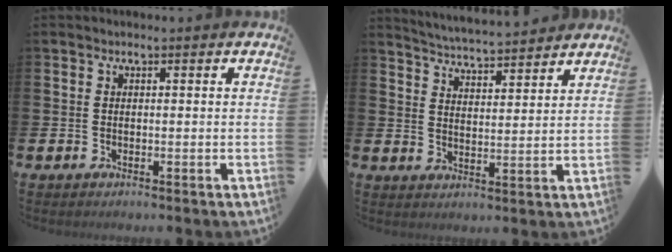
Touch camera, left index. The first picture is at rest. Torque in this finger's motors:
{"motor_torque": [0.80, -1.07, 0.40, 0.08]}